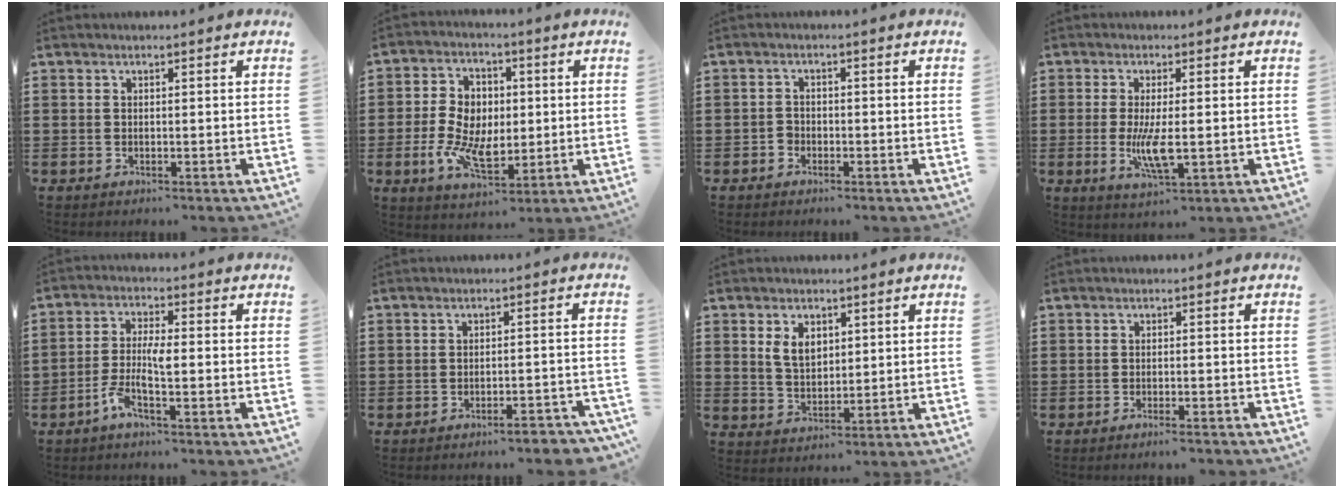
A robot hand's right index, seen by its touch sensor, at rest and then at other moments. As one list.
[{"total": 8.3, "force": [-0.9, 5.9, 5.7], "torque": [-0.132, 0.016, -0.020]}, {"total": 1.4, "force": [-1.0, 1.0, 0.4], "torque": [-0.010, 0.001, -0.020]}, {"total": 6.0, "force": [-0.6, 1.5, 5.7], "torque": [-0.119, -0.010, -0.014]}, {"total": 4.8, "force": [-2.0, 1.1, 4.3], "torque": [-0.101, -0.006, -0.044]}, {"total": 3.0, "force": [-2.7, 0.1, 1.4], "torque": [-0.024, -0.004, -0.051]}, {"total": 4.3, "force": [1.7, 2.8, 2.8], "torque": [-0.065, 0.011, 0.030]}, {"total": 1.2, "force": [-1.1, 0.0, 0.5], "torque": [-0.012, -0.001, -0.021]}]